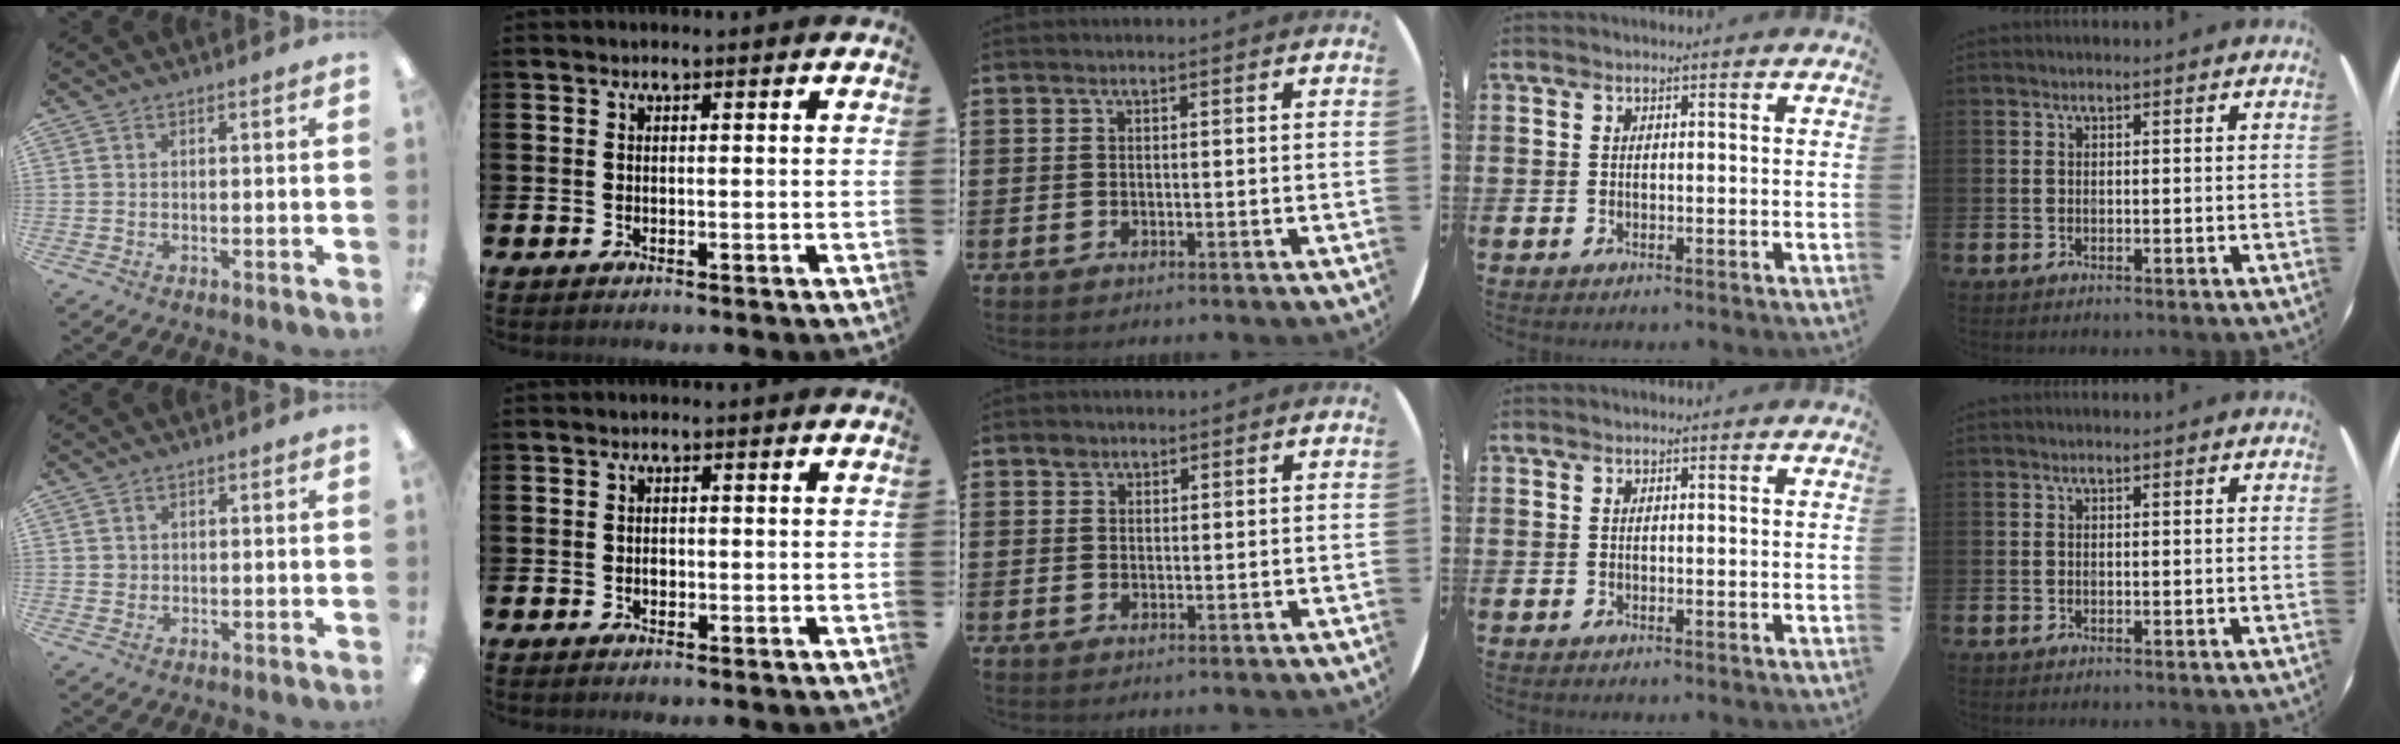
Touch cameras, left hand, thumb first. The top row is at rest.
{"thumb": {"total": 1.2, "force": [0.3, 1.2, 0.2], "torque": [-0.005, 0.006, 0.005]}, "index": {"total": 1.0, "force": [-0.1, 0.7, 0.6], "torque": [-0.011, 0.004, -0.004]}, "middle": {"total": 1.3, "force": [1.1, 0.8, 0.1], "torque": [0.007, 0.000, 0.020]}}